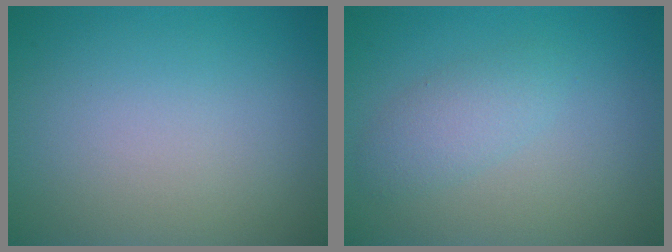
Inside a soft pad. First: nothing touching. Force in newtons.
{"total": 2.2, "press": 2.2, "slide": 0.1}